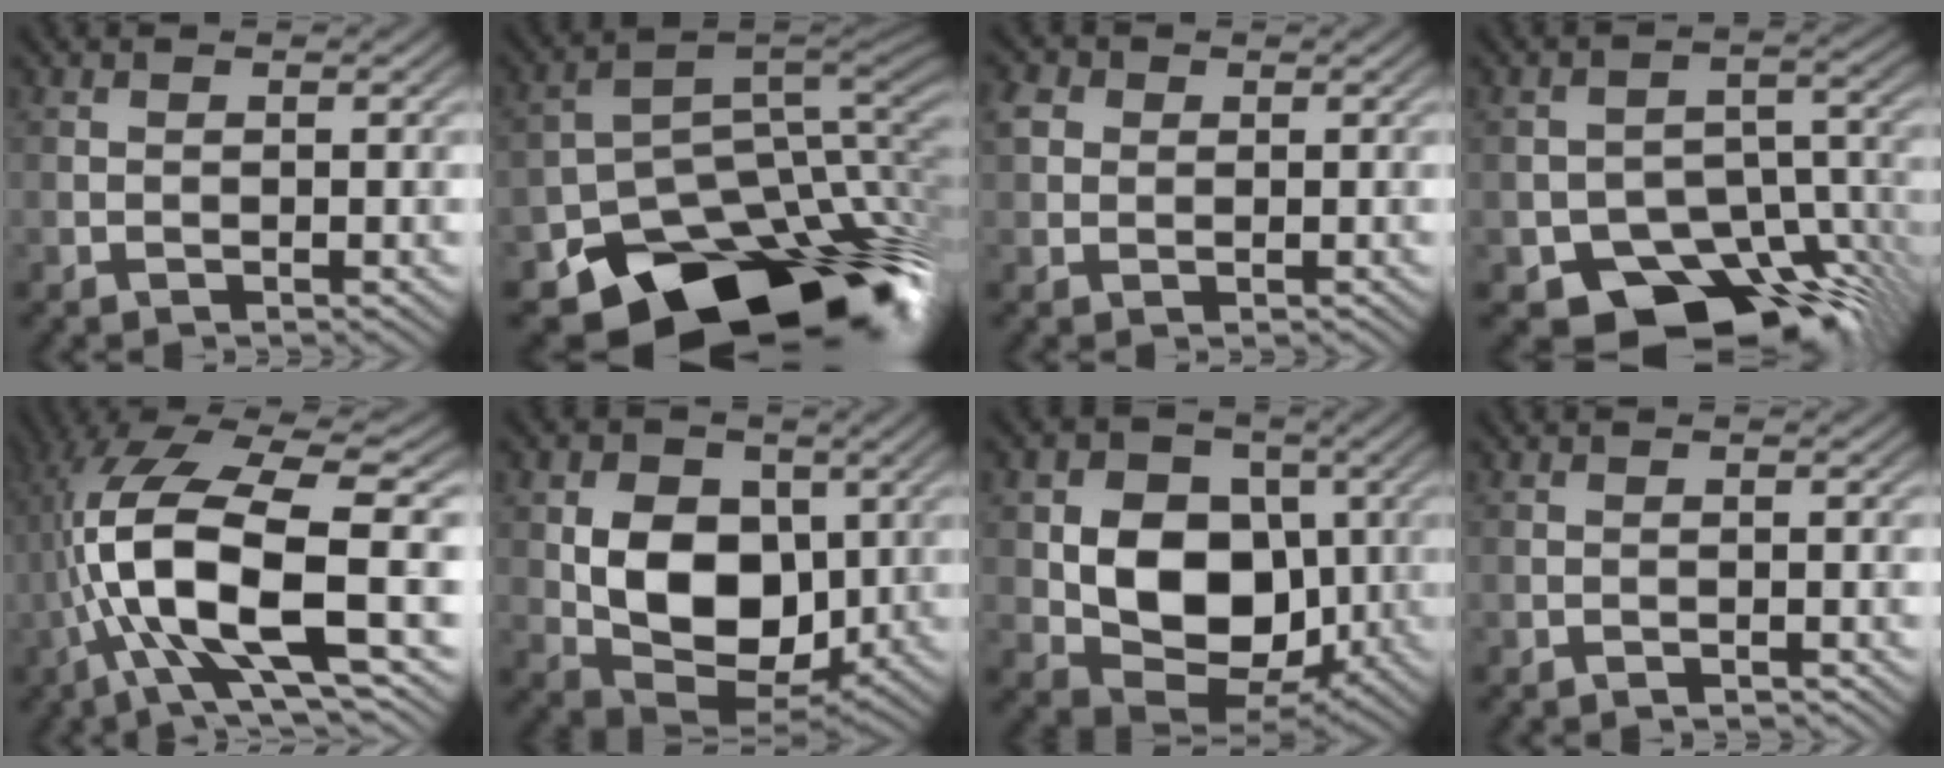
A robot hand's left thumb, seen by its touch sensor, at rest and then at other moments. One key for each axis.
{"total": 17.2, "fx": -9.4, "fy": 11.1, "fz": 9.2, "tx": -0.134, "ty": -0.058, "tz": -0.129}
{"total": 3.3, "fx": 1.0, "fy": 2.8, "fz": 1.5, "tx": -0.048, "ty": 0.011, "tz": 0.016}
{"total": 13.4, "fx": -8.9, "fy": 7.7, "fz": 6.5, "tx": -0.094, "ty": -0.016, "tz": -0.129}
{"total": 14.9, "fx": -2.7, "fy": 5.0, "fz": 13.8, "tx": -0.293, "ty": 0.007, "tz": -0.046}
{"total": 10.8, "fx": 0.4, "fy": 7.6, "fz": 7.6, "tx": -0.142, "ty": -0.011, "tz": 0.005}
{"total": 11.4, "fx": -0.4, "fy": 8.6, "fz": 7.5, "tx": -0.138, "ty": -0.008, "tz": -0.014}
{"total": 0.8, "fx": -0.8, "fy": 0.0, "fz": 0.3, "tx": -0.005, "ty": 0.000, "tz": -0.015}